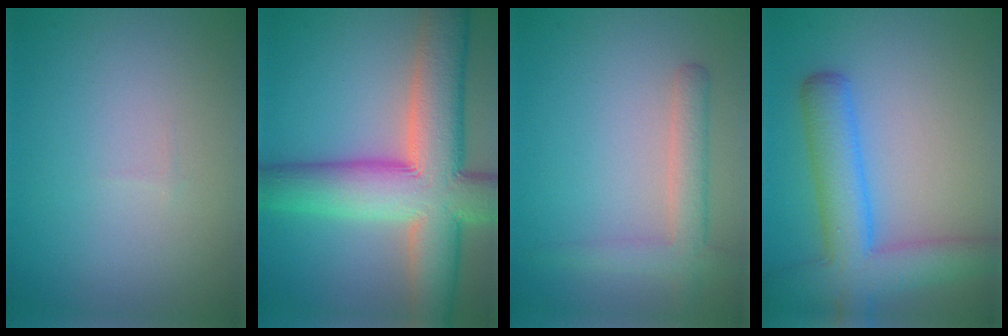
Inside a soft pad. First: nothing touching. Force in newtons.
{"total": 12.4, "press": 12.3, "slide": 0.7}
{"total": 2.9, "press": 2.9, "slide": 0.2}
{"total": 6.6, "press": 6.6, "slide": 0.4}